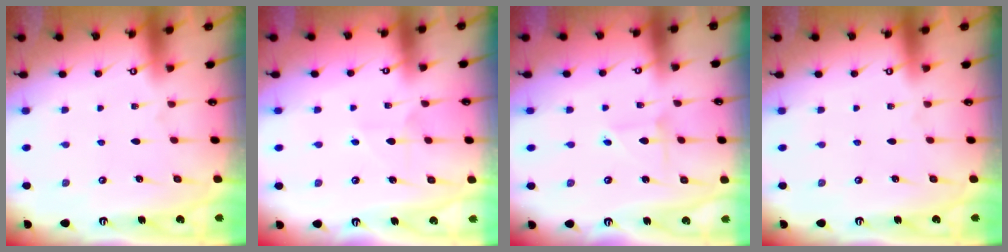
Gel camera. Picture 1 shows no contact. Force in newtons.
{"total": 5.9, "press": 5.9, "slide": 0.6}
{"total": 2.2, "press": 2.2, "slide": 0.2}
{"total": 0.0}